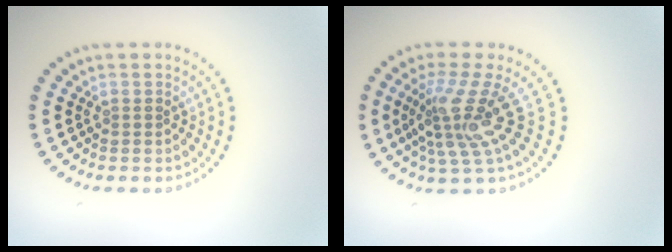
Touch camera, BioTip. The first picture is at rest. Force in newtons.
{"total": 4.4, "press": 2.9, "slide": 3.4}